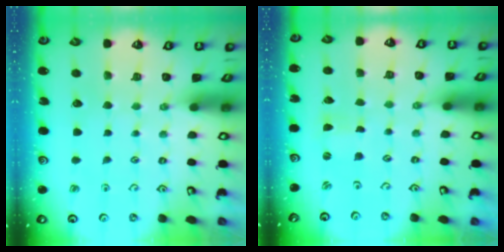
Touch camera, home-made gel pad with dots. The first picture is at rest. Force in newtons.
{"total": 0.0}